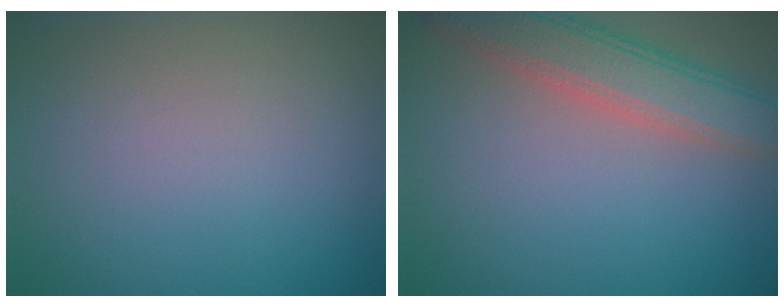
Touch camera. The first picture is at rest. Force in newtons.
{"total": 5.2, "press": 5.2, "slide": 0.3}